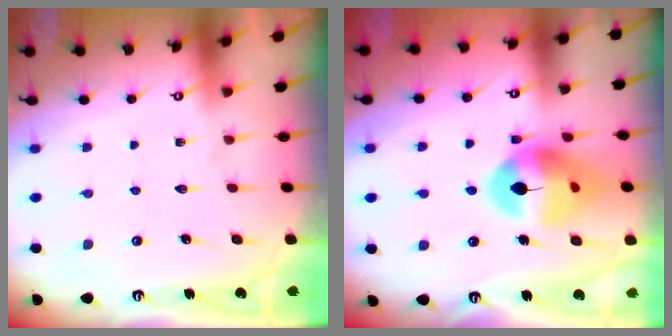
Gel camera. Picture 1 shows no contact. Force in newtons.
{"total": 14.9, "press": 14.7, "slide": 2.0}